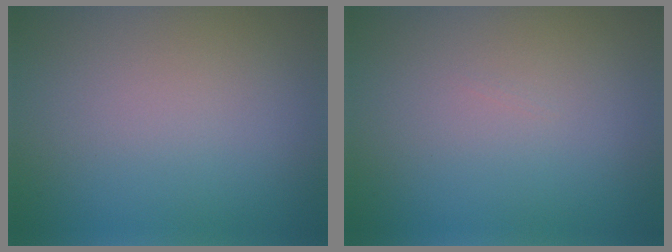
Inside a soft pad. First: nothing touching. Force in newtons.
{"total": 0.0}